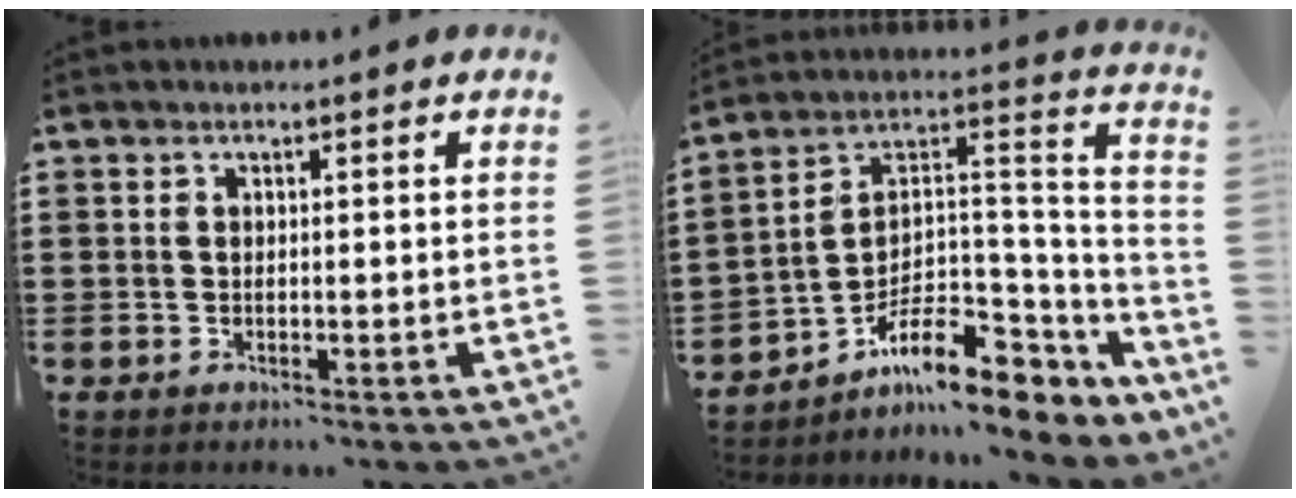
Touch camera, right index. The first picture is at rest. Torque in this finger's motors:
{"motor_torque": [1.27, 0.87, 0.96, 0.18]}